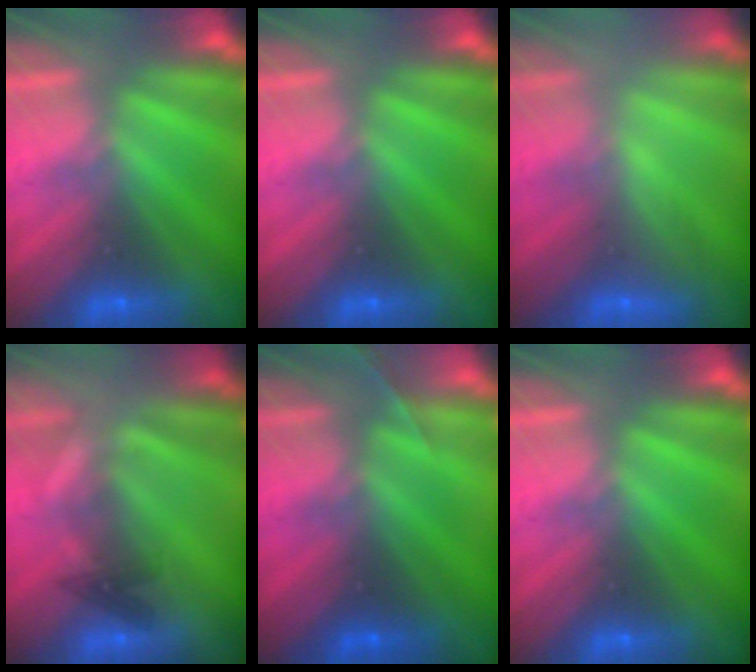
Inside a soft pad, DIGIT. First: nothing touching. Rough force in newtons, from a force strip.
{"total": 0.0}
{"total": 2.2}
{"total": 2.2}
{"total": 1.4}
{"total": 0.0}